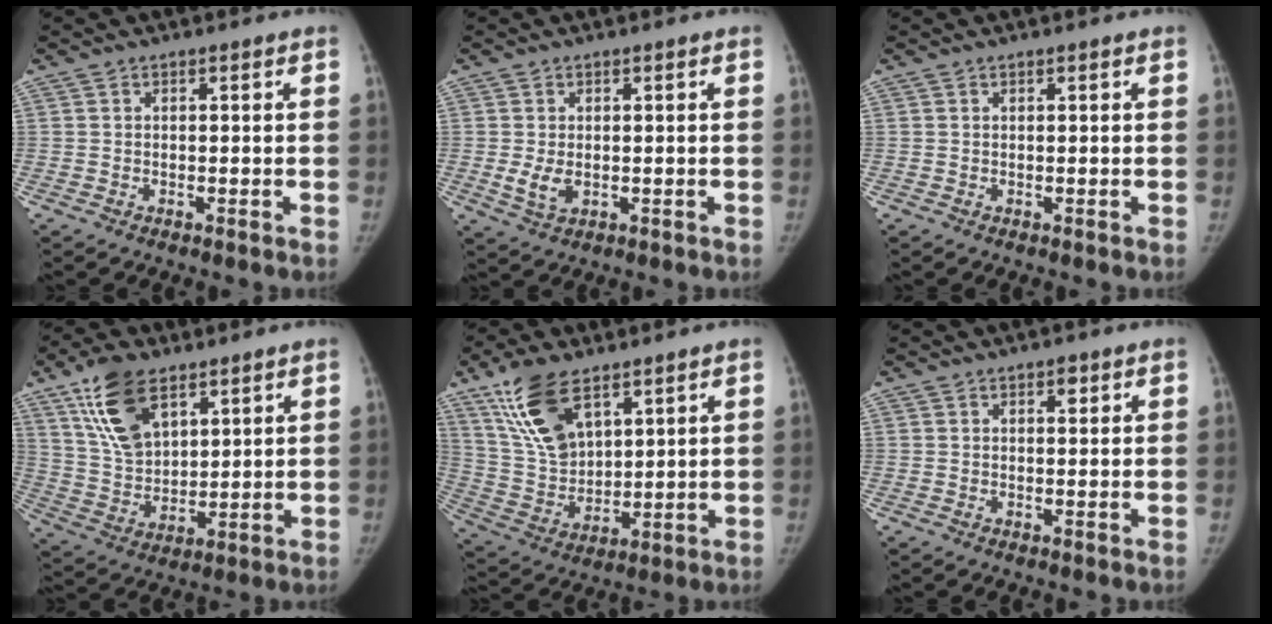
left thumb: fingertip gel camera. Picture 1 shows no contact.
{"total": 3.7, "force": [-0.2, 2.4, 2.9], "torque": [-0.057, -0.010, 0.004]}
{"total": 0.0}
{"total": 13.8, "force": [8.0, 7.3, 8.6], "torque": [-0.137, -0.030, 0.159]}
{"total": 14.7, "force": [8.8, 7.1, 9.4], "torque": [-0.159, -0.036, 0.181]}
{"total": 1.5, "force": [0.8, 0.8, 1.0], "torque": [-0.007, -0.002, 0.010]}